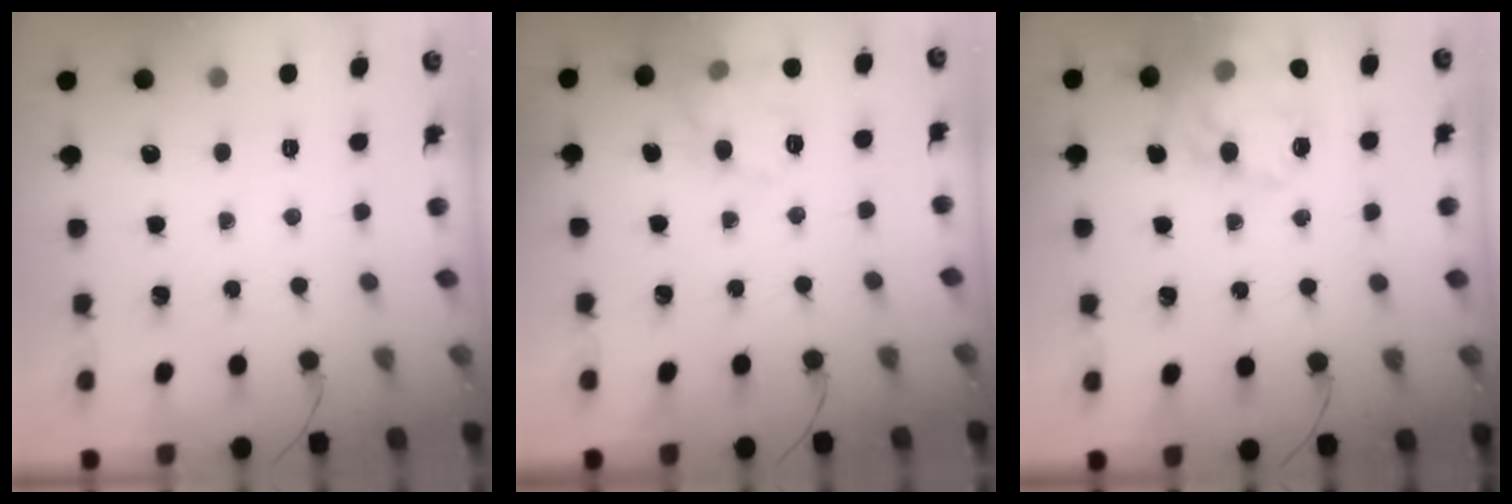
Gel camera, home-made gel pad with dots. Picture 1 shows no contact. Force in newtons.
{"total": 9.4, "press": 9.4, "slide": 0.4}
{"total": 19.7, "press": 19.6, "slide": 2.1}